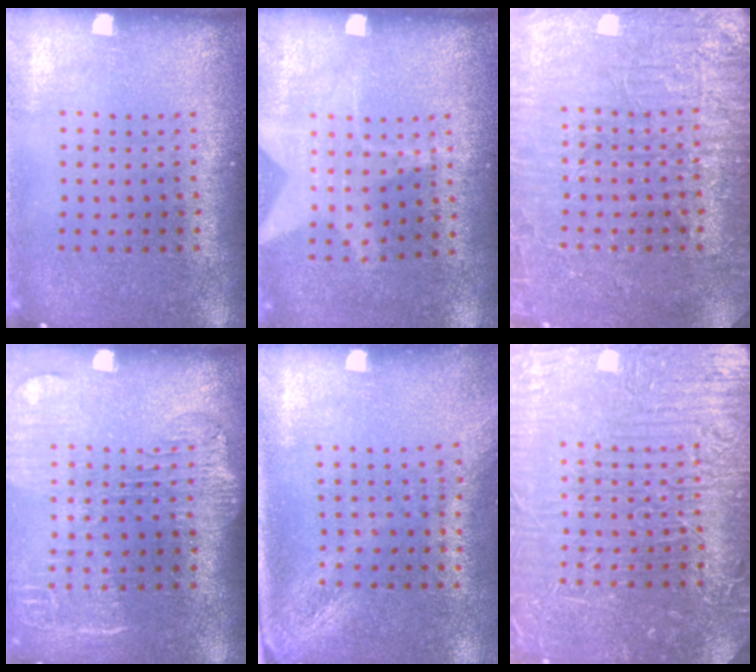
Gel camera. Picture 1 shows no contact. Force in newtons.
{"total": 1.2, "press": 1.1, "slide": 0.3}
{"total": 6.7, "press": 6.6, "slide": 1.1}
{"total": 1.9, "press": 1.6, "slide": 1.0}
{"total": 2.1, "press": 1.7, "slide": 1.3}
{"total": 7.5, "press": 7.4, "slide": 0.9}